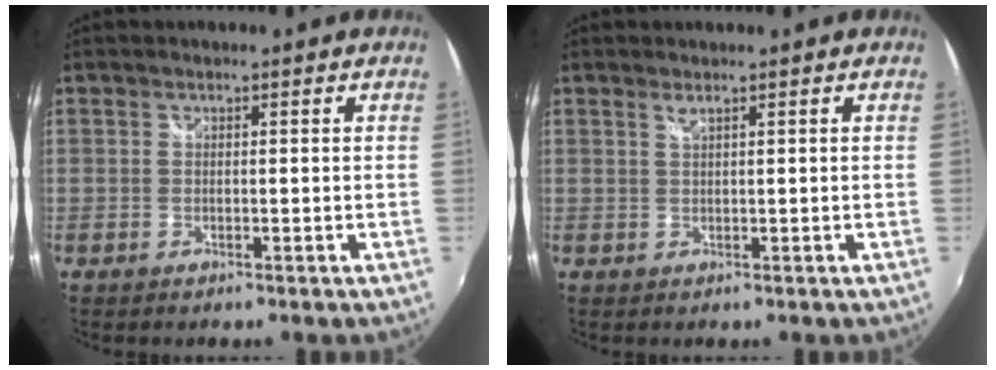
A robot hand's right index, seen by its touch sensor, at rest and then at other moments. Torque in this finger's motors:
{"motor_torque": [0.16, 0.03, 0.01, 0.03]}